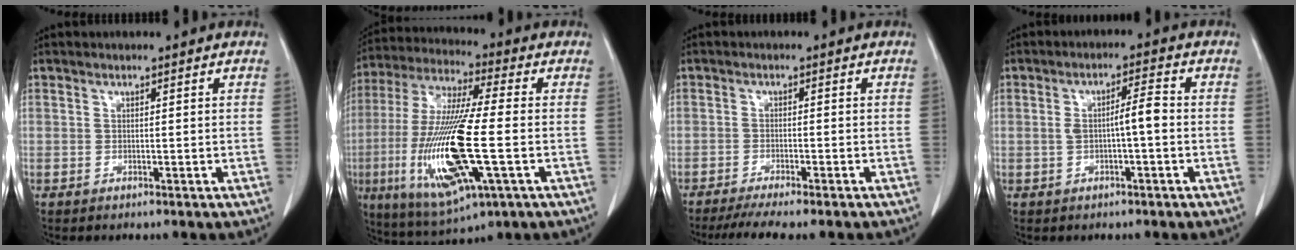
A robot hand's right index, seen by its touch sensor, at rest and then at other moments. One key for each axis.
{"total": 19.9, "fx": -4.4, "fy": 2.9, "fz": 19.2, "tx": -0.403, "ty": -0.022, "tz": -0.072}
{"total": 8.8, "fx": -7.5, "fy": 0.6, "fz": 4.6, "tx": -0.056, "ty": -0.012, "tz": -0.113}
{"total": 4.3, "fx": -0.4, "fy": 0.6, "fz": 4.3, "tx": -0.075, "ty": 0.013, "tz": -0.004}